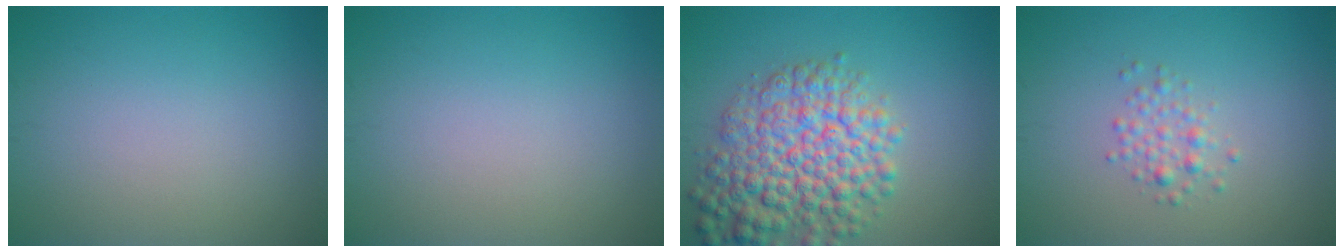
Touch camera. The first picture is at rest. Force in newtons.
{"total": 0.0}
{"total": 8.4, "press": 8.4, "slide": 0.3}
{"total": 1.7, "press": 1.7, "slide": 0.1}